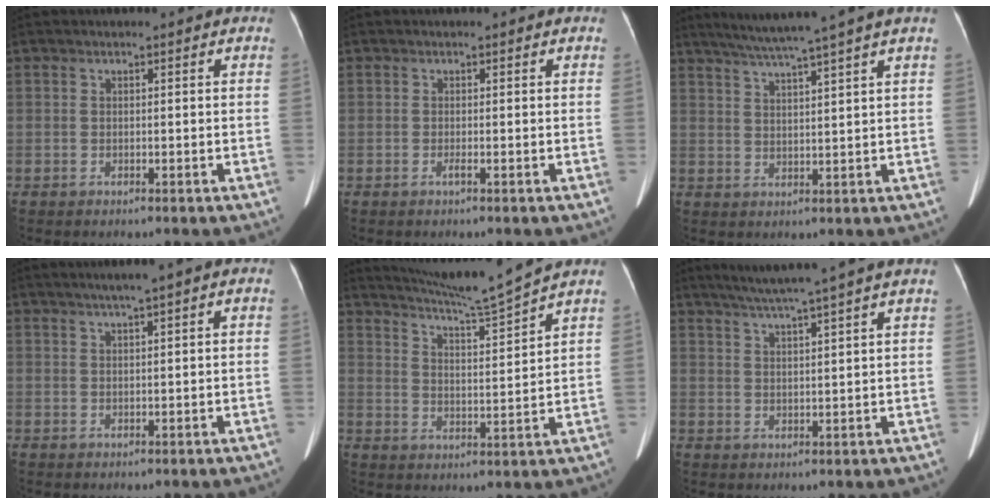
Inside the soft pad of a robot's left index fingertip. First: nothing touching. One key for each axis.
{"total": 0.6, "fx": -0.5, "fy": -0.1, "fz": 0.2, "tx": -0.009, "ty": -0.006, "tz": -0.011}
{"total": 9.2, "fx": 7.3, "fy": -2.1, "fz": 5.2, "tx": -0.086, "ty": 0.014, "tz": 0.109}
{"total": 3.4, "fx": 1.4, "fy": 0.1, "fz": 3.1, "tx": -0.052, "ty": 0.016, "tz": 0.021}
{"total": 9.6, "fx": 8.7, "fy": -2.6, "fz": 2.8, "tx": -0.058, "ty": -0.028, "tz": 0.151}
{"total": 7.9, "fx": 6.1, "fy": -1.9, "fz": 4.6, "tx": -0.074, "ty": 0.014, "tz": 0.094}